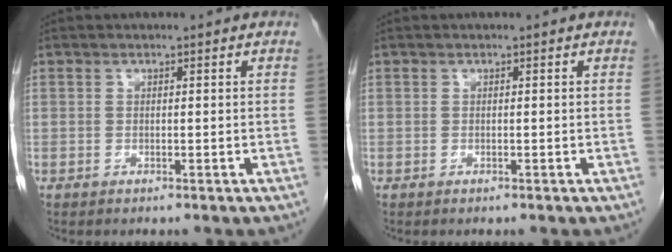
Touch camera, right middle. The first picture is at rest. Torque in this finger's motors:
{"motor_torque": [0.16, 0.03, 0.01, 0.01]}